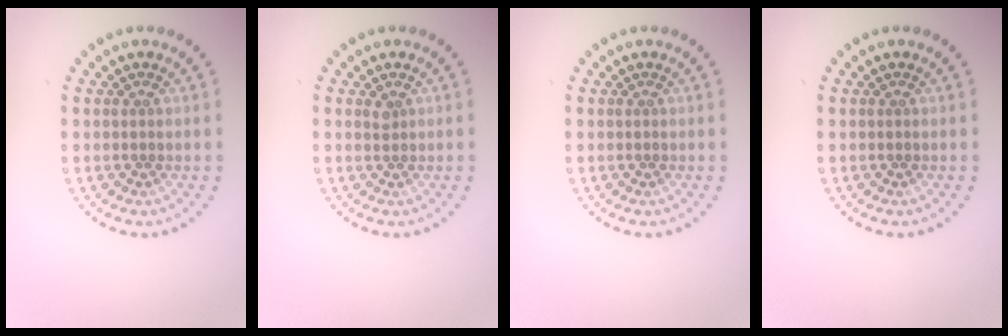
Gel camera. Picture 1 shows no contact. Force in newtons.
{"total": 0.8, "press": 0.6, "slide": 0.5}
{"total": 0.0}
{"total": 0.0}